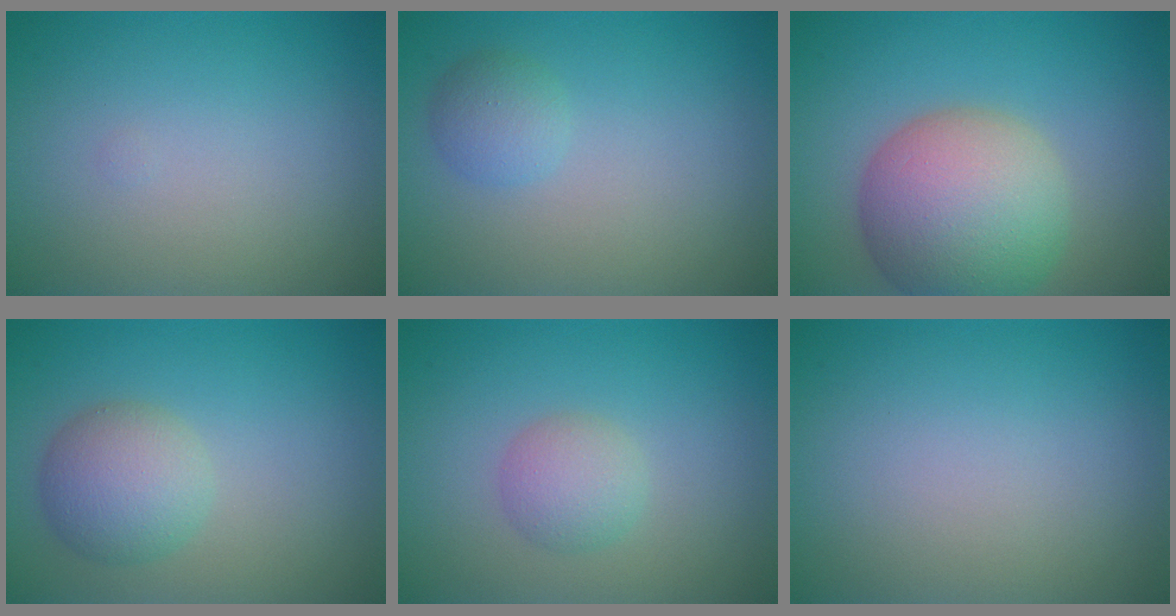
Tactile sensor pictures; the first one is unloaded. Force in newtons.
{"total": 1.8, "press": 1.8, "slide": 0.1}
{"total": 9.6, "press": 9.6, "slide": 0.6}
{"total": 4.0, "press": 4.0, "slide": 0.2}
{"total": 2.3, "press": 2.3, "slide": 0.1}
{"total": 0.0}